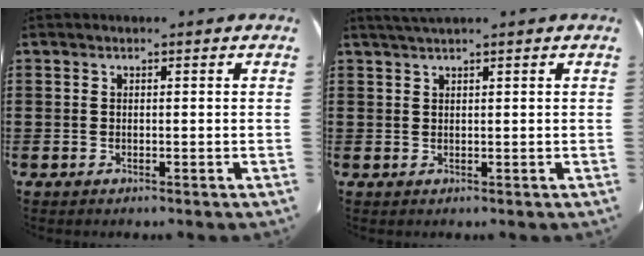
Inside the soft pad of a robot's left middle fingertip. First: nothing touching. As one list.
[{"total": 1.4, "force": [1.2, -0.1, 0.8], "torque": [-0.016, 0.000, 0.023]}]